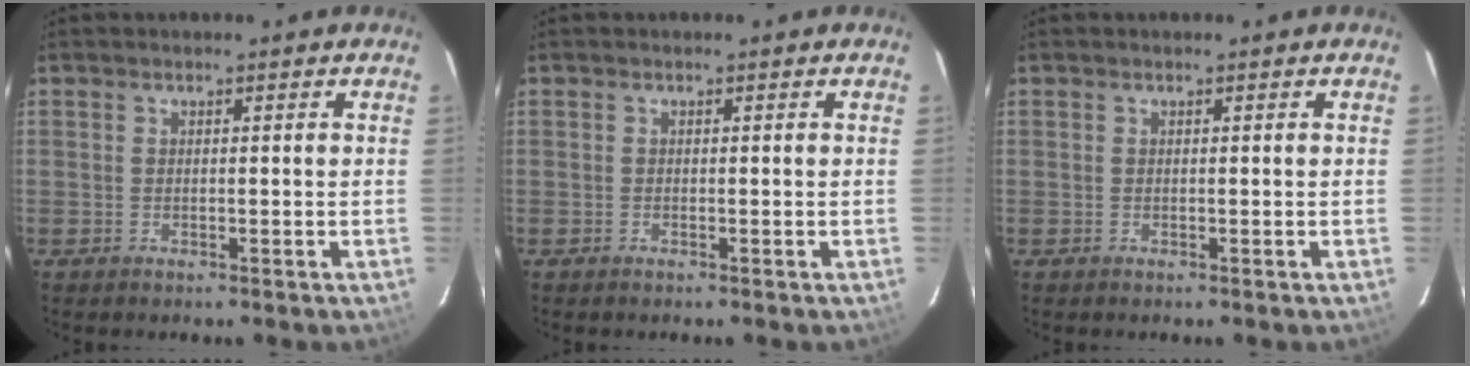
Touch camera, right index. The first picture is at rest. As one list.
[{"total": 0.0}, {"total": 0.0}]